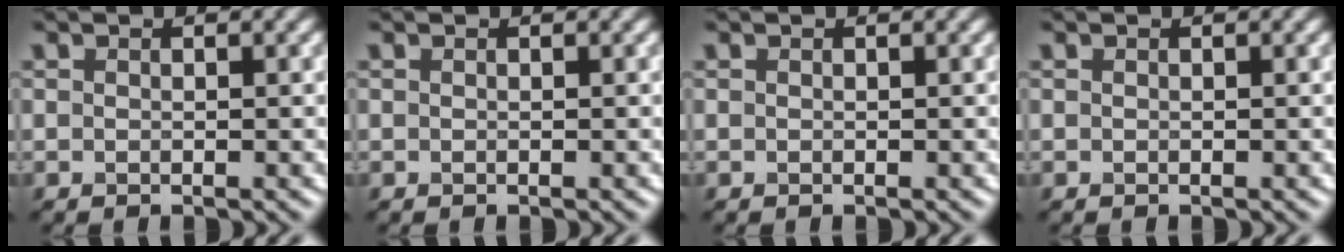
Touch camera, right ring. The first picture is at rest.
{"total": 0.0}
{"total": 0.0}
{"total": 0.0}